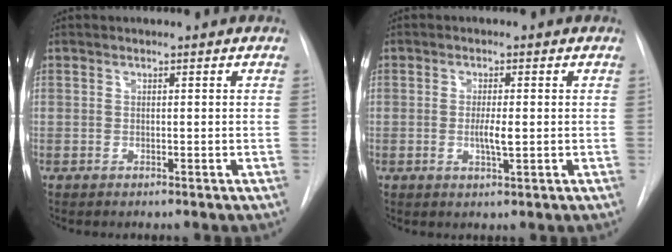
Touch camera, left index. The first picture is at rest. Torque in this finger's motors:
{"motor_torque": [0.39, -0.03, 0.08, 0.05]}